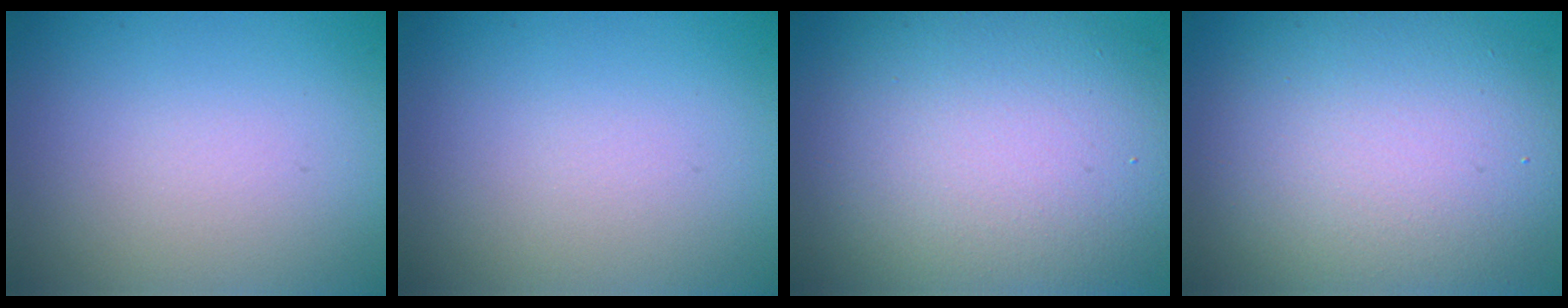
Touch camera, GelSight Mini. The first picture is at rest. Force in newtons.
{"total": 0.0}
{"total": 11.3, "press": 11.3, "slide": 0.7}
{"total": 9.4, "press": 9.3, "slide": 0.6}